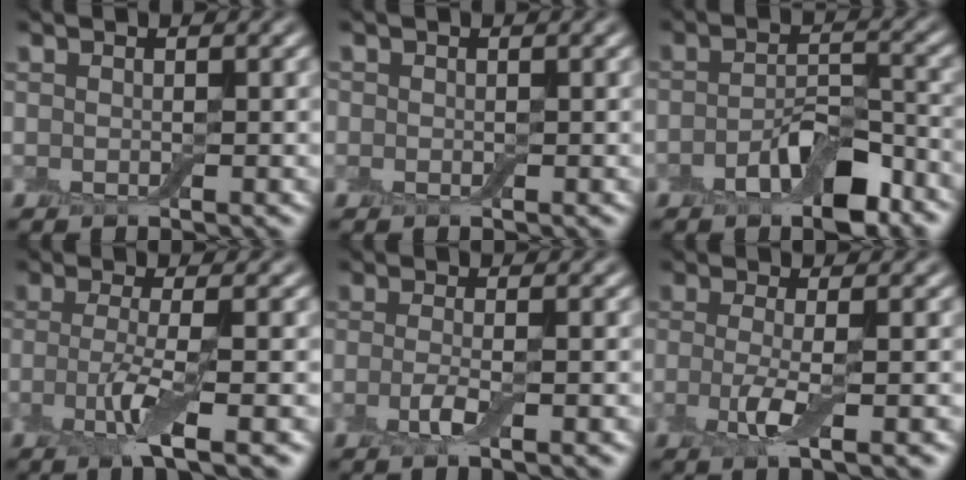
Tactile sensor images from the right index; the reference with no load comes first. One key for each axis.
{"total": 0.6, "fx": 0.1, "fy": 0.5, "fz": 0.3, "tx": -0.001, "ty": 0.000, "tz": -0.001}
{"total": 5.9, "fx": -3.0, "fy": 2.5, "fz": 4.4, "tx": -0.072, "ty": 0.006, "tz": -0.051}
{"total": 4.1, "fx": -1.3, "fy": 0.8, "fz": 3.9, "tx": -0.078, "ty": -0.006, "tz": -0.029}
{"total": 2.7, "fx": -1.0, "fy": 0.6, "fz": 2.4, "tx": -0.051, "ty": -0.003, "tz": -0.024}
{"total": 3.5, "fx": -0.8, "fy": 0.8, "fz": 3.3, "tx": -0.071, "ty": -0.012, "tz": -0.018}